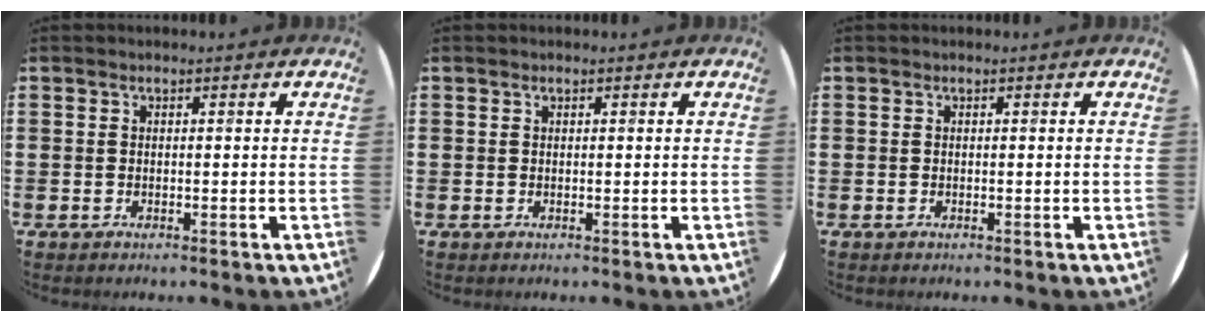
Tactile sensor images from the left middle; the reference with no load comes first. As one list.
[{"total": 0.0}, {"total": 0.0}]